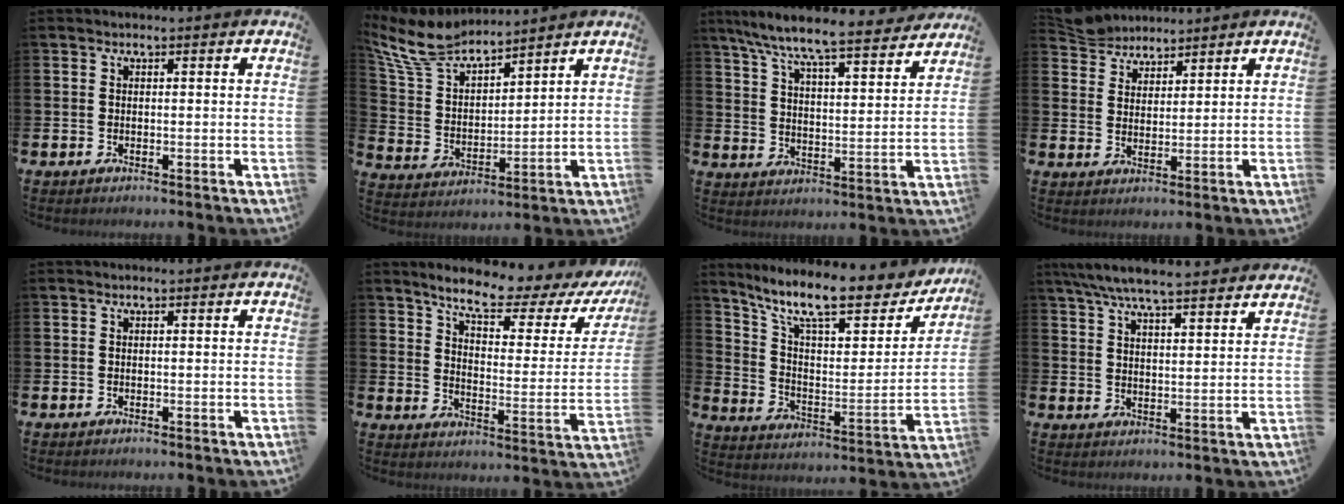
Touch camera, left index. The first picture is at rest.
{"total": 8.2, "force": [7.6, 2.3, 2.0], "torque": [-0.076, -0.043, 0.139]}
{"total": 8.6, "force": [7.9, 0.6, 3.3], "torque": [-0.088, -0.061, 0.132]}
{"total": 4.8, "force": [4.7, 1.1, -0.3], "torque": [-0.004, -0.023, 0.086]}
{"total": 0.0}
{"total": 8.1, "force": [6.9, 1.7, 4.0], "torque": [-0.096, -0.049, 0.110]}
{"total": 12.2, "force": [9.7, 3.7, 6.5], "torque": [-0.149, -0.063, 0.162]}
{"total": 7.1, "force": [6.7, 0.5, 2.3], "torque": [-0.069, -0.031, 0.122]}